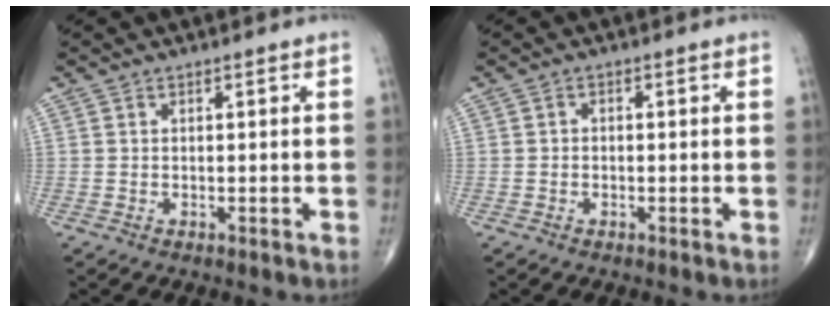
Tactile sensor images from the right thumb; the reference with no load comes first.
{"total": 0.8, "force": [-0.2, 0.6, 0.4], "torque": [-0.003, 0.002, -0.008]}